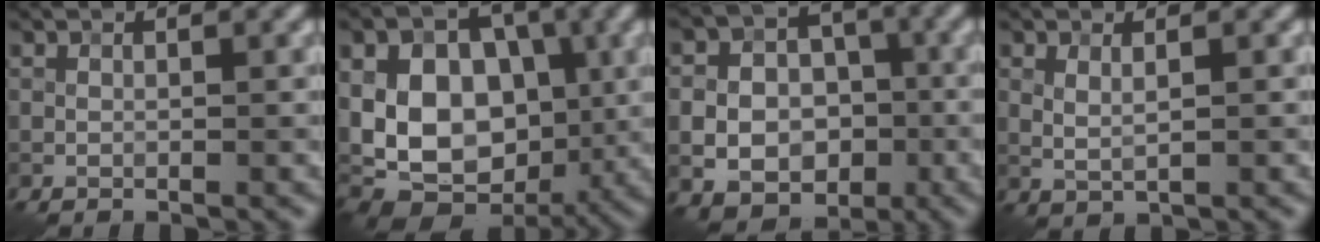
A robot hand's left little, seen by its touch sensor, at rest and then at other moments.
{"total": 15.0, "force": [0.0, 11.0, 10.2], "torque": [-0.168, 0.006, -0.013]}
{"total": 11.4, "force": [-3.3, 9.7, 5.0], "torque": [-0.069, -0.004, -0.071]}
{"total": 1.5, "force": [0.5, 0.5, 1.3], "torque": [-0.032, -0.003, 0.012]}